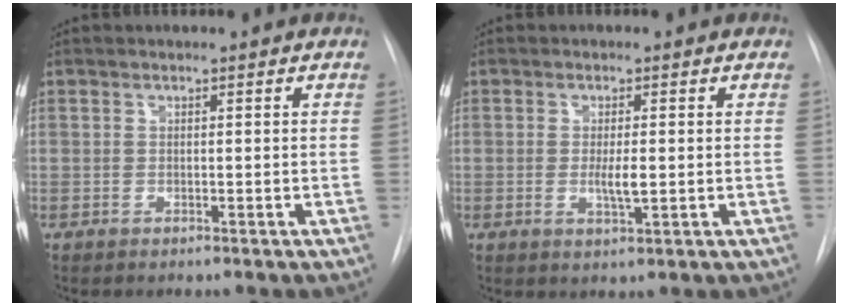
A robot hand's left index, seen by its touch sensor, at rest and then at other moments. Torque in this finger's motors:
{"motor_torque": [0.69, 0.02, 0.10, 0.03]}